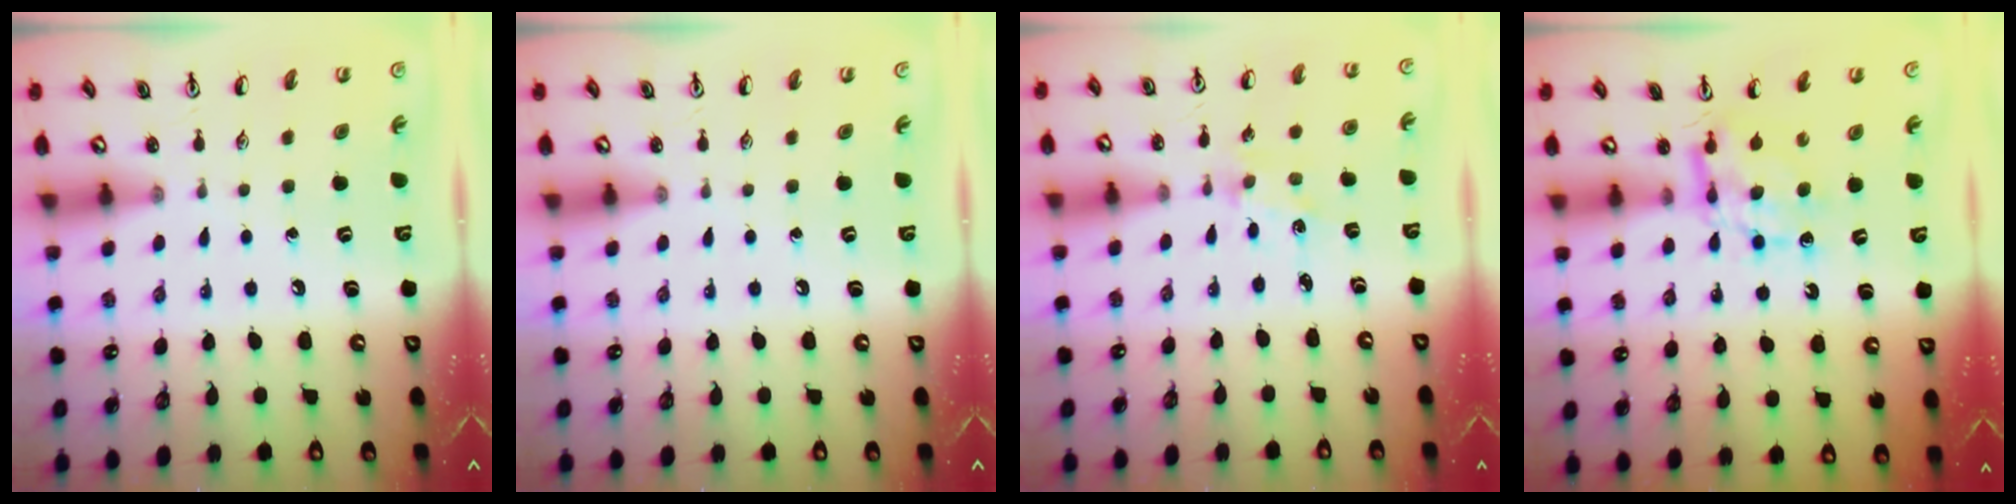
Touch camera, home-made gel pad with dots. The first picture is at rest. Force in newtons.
{"total": 0.0}
{"total": 1.0, "press": 1.0, "slide": 0.2}
{"total": 6.7, "press": 6.7, "slide": 0.2}